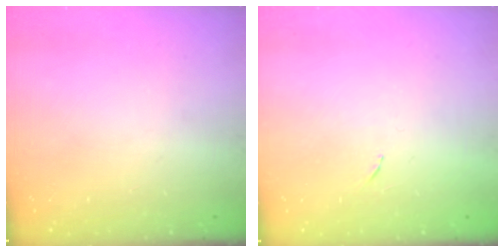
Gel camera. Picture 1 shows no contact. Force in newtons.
{"total": 3.5, "press": 3.3, "slide": 1.2}